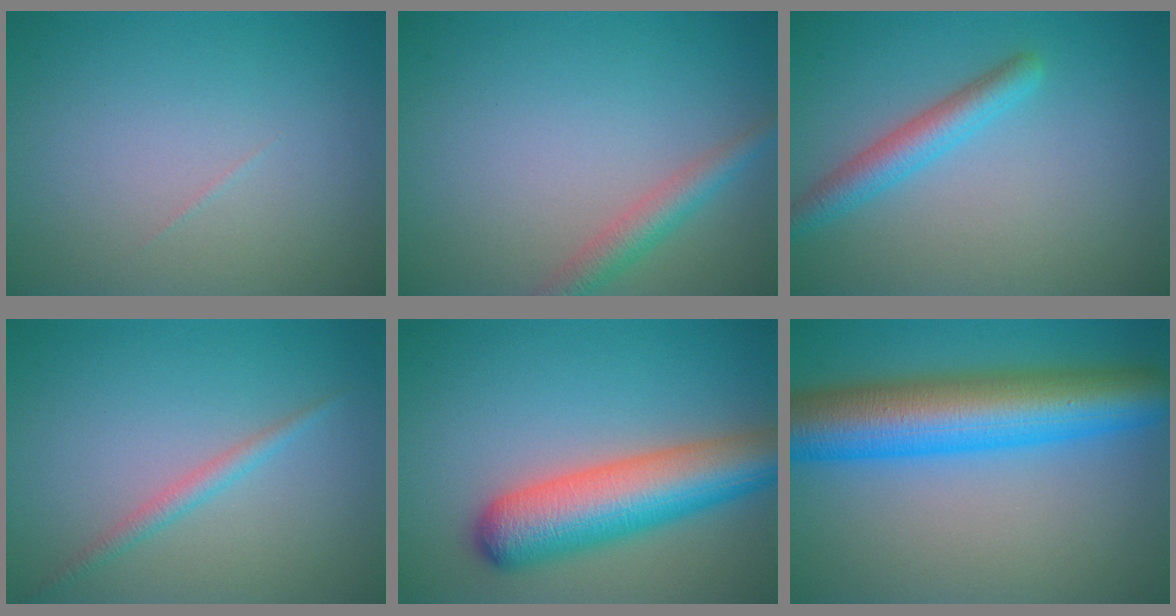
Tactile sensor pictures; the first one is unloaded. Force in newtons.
{"total": 2.7, "press": 2.7, "slide": 0.1}
{"total": 3.0, "press": 3.0, "slide": 0.1}
{"total": 1.5, "press": 1.5, "slide": 0.1}
{"total": 8.6, "press": 8.6, "slide": 0.4}
{"total": 11.1, "press": 11.1, "slide": 0.2}